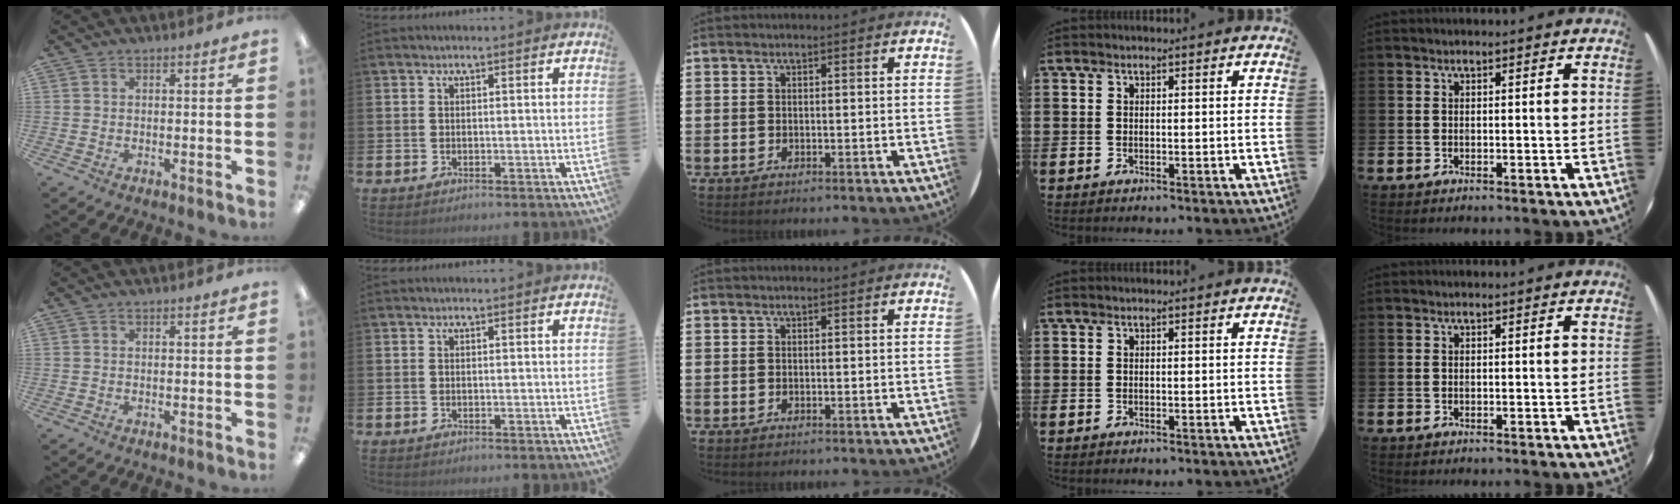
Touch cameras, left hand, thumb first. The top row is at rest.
{}